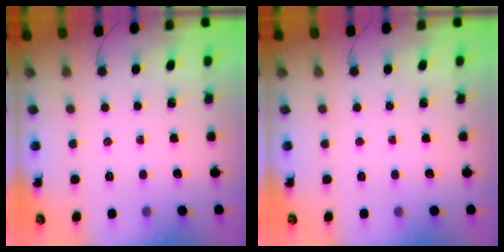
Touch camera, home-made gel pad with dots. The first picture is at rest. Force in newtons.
{"total": 0.0}